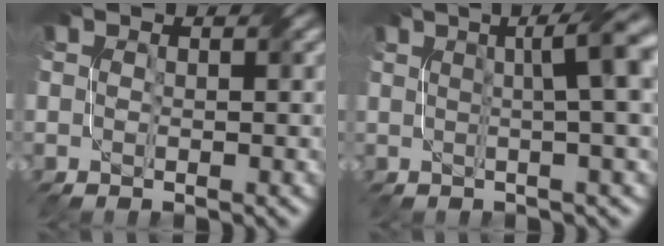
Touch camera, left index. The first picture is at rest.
{"total": 8.0, "force": [1.5, 2.4, 7.5], "torque": [-0.044, 0.035, 0.010]}